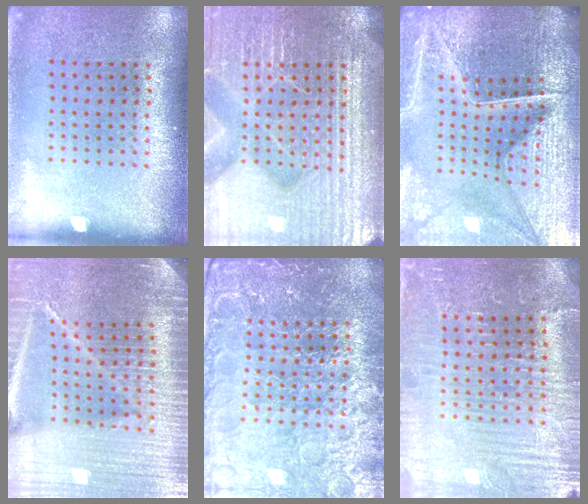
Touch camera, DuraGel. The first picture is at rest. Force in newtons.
{"total": 7.6, "press": 7.5, "slide": 1.1}
{"total": 6.8, "press": 6.0, "slide": 3.1}
{"total": 5.5, "press": 4.8, "slide": 2.6}
{"total": 5.2, "press": 4.8, "slide": 2.0}
{"total": 4.4, "press": 4.2, "slide": 1.2}